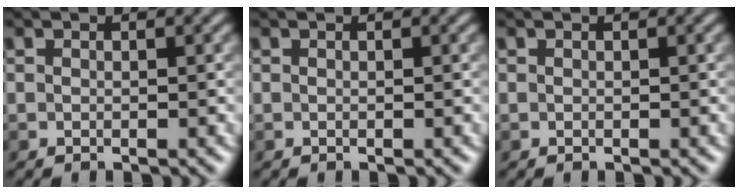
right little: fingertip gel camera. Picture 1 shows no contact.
{"total": 0.0}
{"total": 0.0}